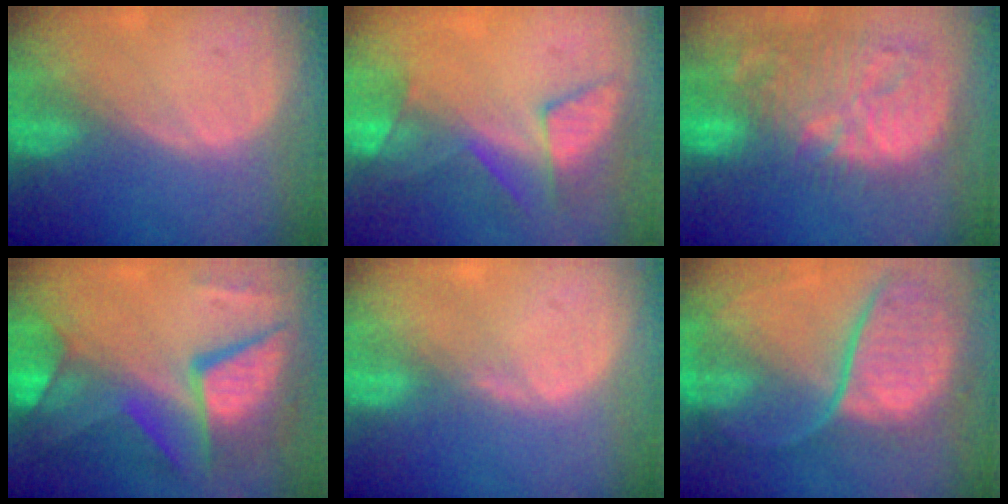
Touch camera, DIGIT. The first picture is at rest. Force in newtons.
{"total": 8.3, "press": 7.2, "slide": 4.1}
{"total": 14.7, "press": 12.8, "slide": 7.2}
{"total": 11.8, "press": 11.7, "slide": 1.2}
{"total": 0.7, "press": 0.7, "slide": 0.2}
{"total": 11.8, "press": 9.8, "slide": 6.6}